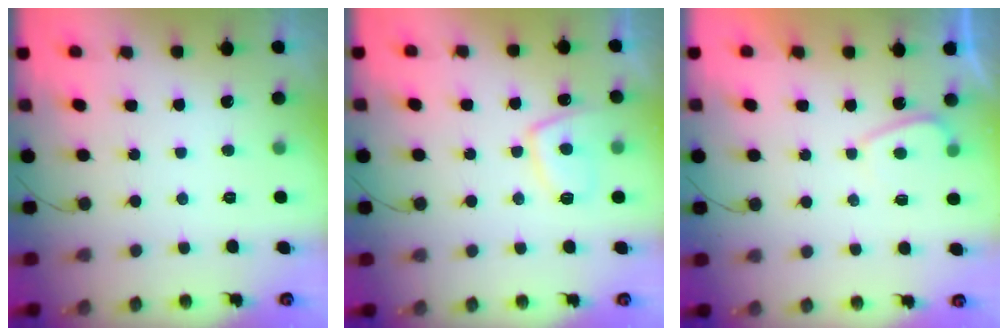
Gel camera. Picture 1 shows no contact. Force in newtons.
{"total": 8.9, "press": 8.9, "slide": 1.1}
{"total": 1.2, "press": 1.0, "slide": 0.6}